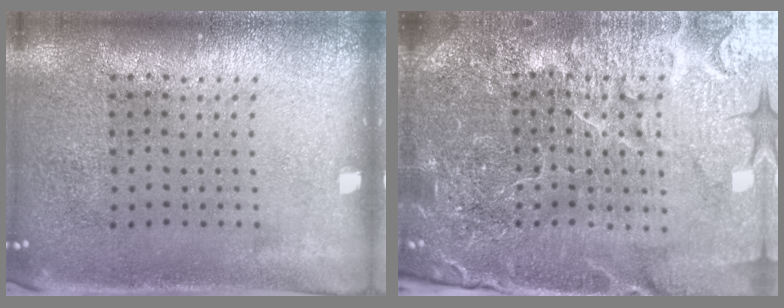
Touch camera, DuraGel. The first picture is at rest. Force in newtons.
{"total": 5.7, "press": 5.1, "slide": 2.4}